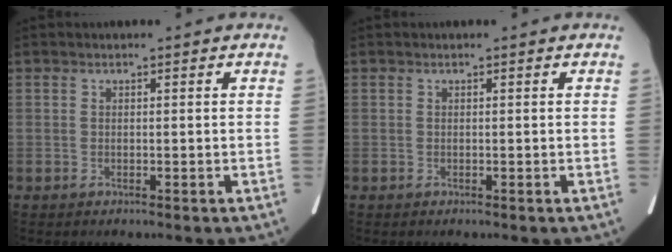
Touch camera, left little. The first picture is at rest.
{"total": 0.0}